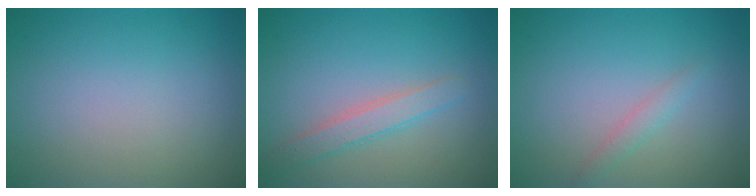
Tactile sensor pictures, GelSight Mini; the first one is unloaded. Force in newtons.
{"total": 2.3, "press": 2.3, "slide": 0.1}
{"total": 1.1, "press": 1.1, "slide": 0.1}